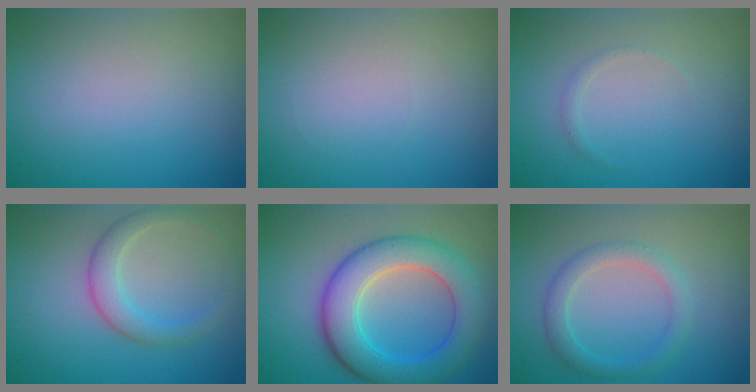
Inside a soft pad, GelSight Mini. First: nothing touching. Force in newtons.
{"total": 0.0}
{"total": 0.6, "press": 0.6, "slide": 0.0}
{"total": 2.8, "press": 2.8, "slide": 0.0}
{"total": 7.6, "press": 7.6, "slide": 0.2}
{"total": 2.5, "press": 2.5, "slide": 0.1}